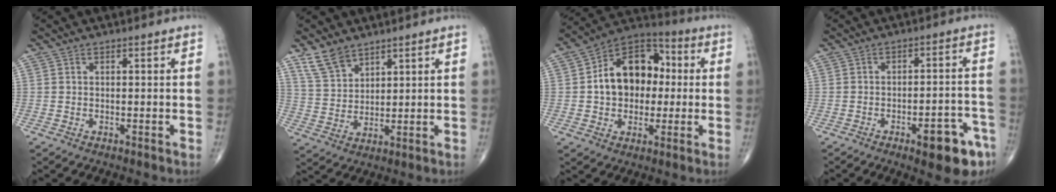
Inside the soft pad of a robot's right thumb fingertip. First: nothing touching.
{"total": 6.8, "force": [5.1, 3.5, 2.8], "torque": [-0.042, -0.023, 0.110]}
{"total": 16.1, "force": [1.0, 11.6, 11.1], "torque": [-0.129, 0.029, 0.007]}
{"total": 10.7, "force": [-5.8, 3.5, 8.3], "torque": [-0.089, 0.036, -0.069]}